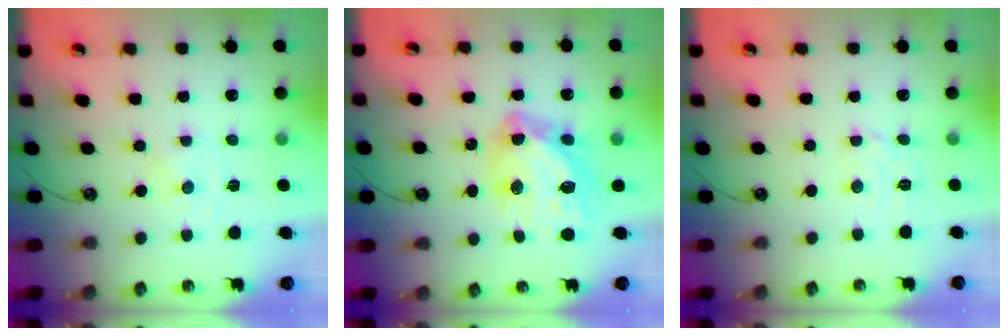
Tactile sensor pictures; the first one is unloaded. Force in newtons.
{"total": 15.5, "press": 15.4, "slide": 1.5}
{"total": 2.5, "press": 2.5, "slide": 0.3}